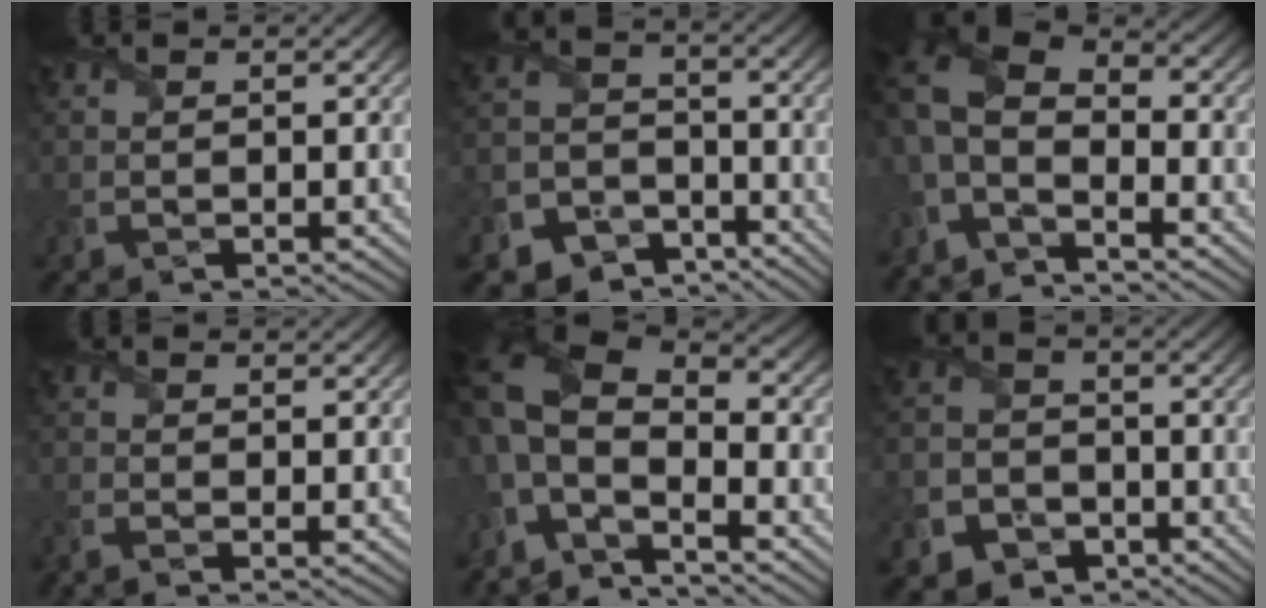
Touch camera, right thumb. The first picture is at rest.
{"total": 9.2, "force": [-6.8, 5.4, 2.9], "torque": [-0.078, -0.022, -0.128]}
{"total": 7.8, "force": [-3.5, 3.8, 5.9], "torque": [-0.131, 0.001, -0.084]}
{"total": 2.3, "force": [-1.6, 0.4, 1.6], "torque": [-0.042, -0.004, -0.038]}
{"total": 9.5, "force": [-3.4, 4.8, 7.5], "torque": [-0.174, -0.005, -0.076]}
{"total": 7.8, "force": [-4.9, 5.7, 2.3], "torque": [-0.065, -0.026, -0.102]}